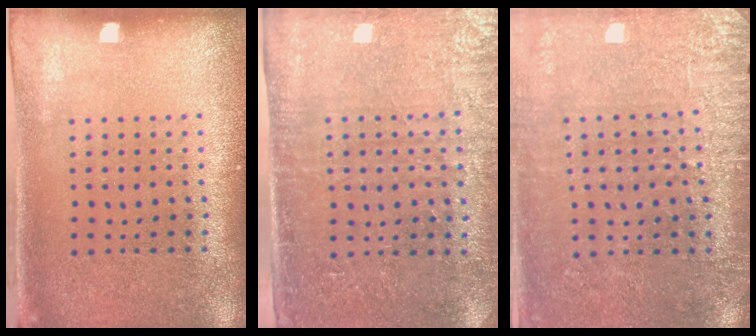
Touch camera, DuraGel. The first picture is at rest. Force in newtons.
{"total": 3.0, "press": 2.7, "slide": 1.3}
{"total": 3.0, "press": 3.0, "slide": 0.6}